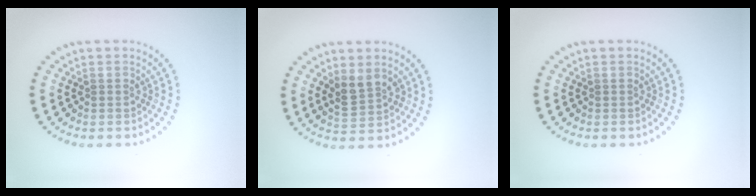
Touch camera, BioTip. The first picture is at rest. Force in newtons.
{"total": 2.6, "press": 2.4, "slide": 0.9}
{"total": 0.0}